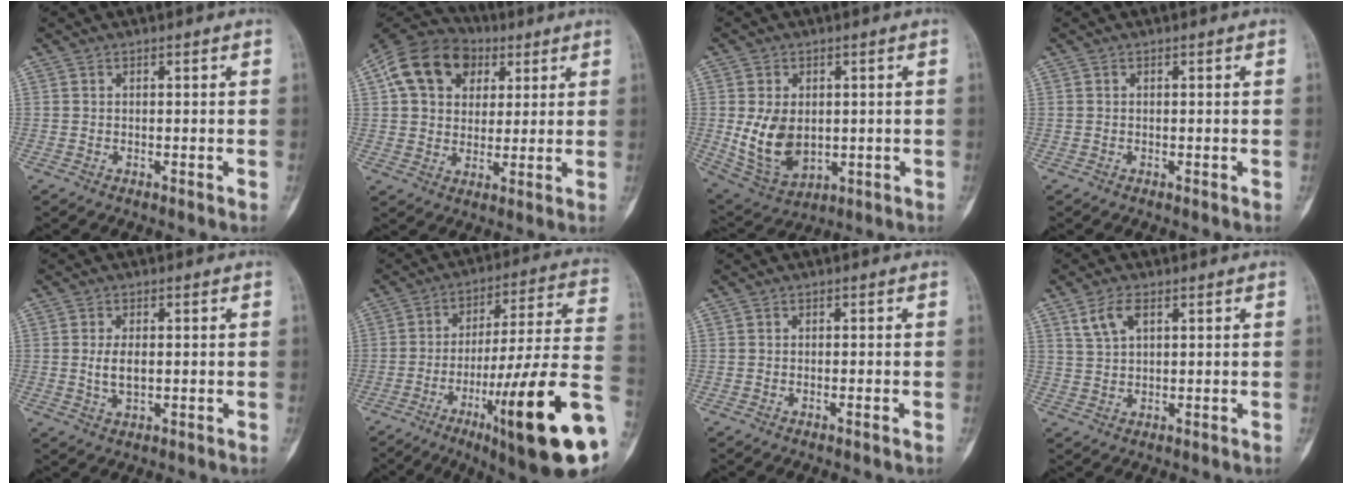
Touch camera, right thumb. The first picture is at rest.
{"total": 15.8, "force": [5.6, 11.8, 8.8], "torque": [-0.136, 0.013, 0.089]}
{"total": 10.2, "force": [0.2, 7.1, 7.4], "torque": [-0.120, -0.010, 0.026]}
{"total": 0.0}
{"total": 4.0, "force": [0.3, 2.1, 3.4], "torque": [-0.064, -0.006, 0.008]}
{"total": 26.1, "force": [-9.6, 3.6, 24.0], "torque": [-0.333, 0.028, -0.138]}
{"total": 0.8, "force": [-0.3, 0.1, 0.8], "torque": [-0.016, 0.002, -0.002]}
{"total": 4.5, "force": [2.3, 1.2, 3.6], "torque": [-0.086, -0.002, 0.056]}